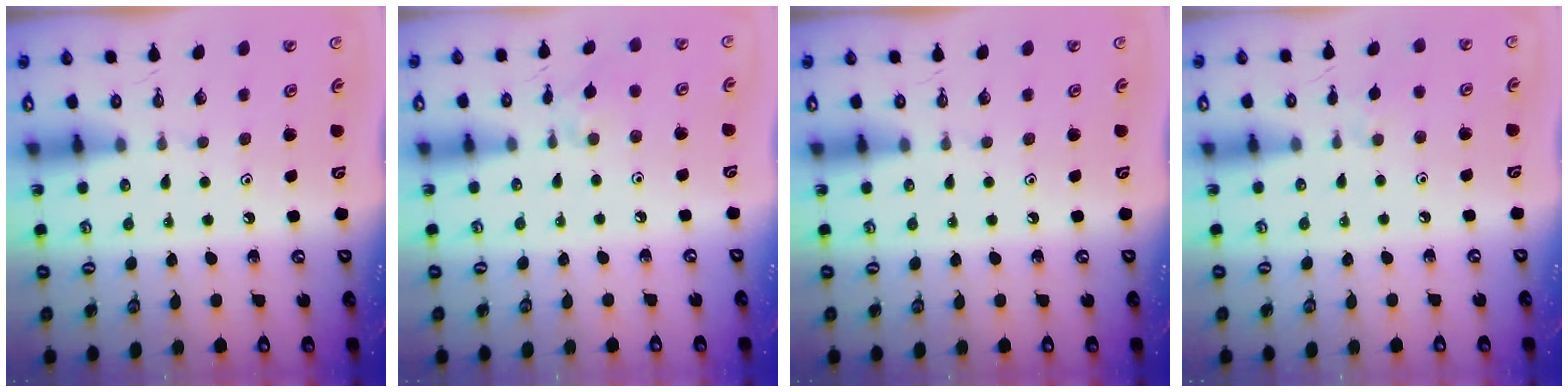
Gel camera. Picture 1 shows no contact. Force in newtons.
{"total": 2.6, "press": 2.6, "slide": 0.5}
{"total": 0.0}
{"total": 1.9, "press": 1.9, "slide": 0.4}